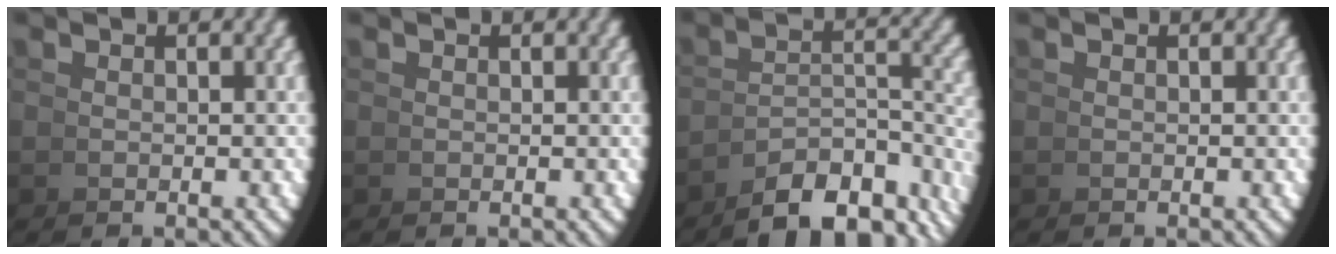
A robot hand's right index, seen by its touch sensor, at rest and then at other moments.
{"total": 0.0}
{"total": 9.4, "force": [-6.9, 3.3, 5.4], "torque": [-0.077, -0.026, -0.090]}
{"total": 0.0}